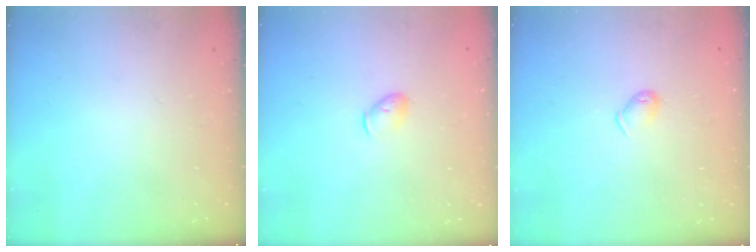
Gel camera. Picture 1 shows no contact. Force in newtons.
{"total": 4.7, "press": 4.6, "slide": 0.9}
{"total": 4.7, "press": 4.6, "slide": 0.9}